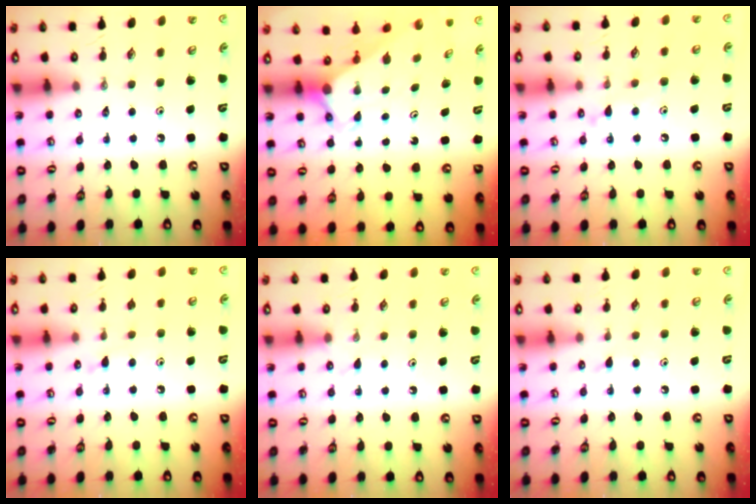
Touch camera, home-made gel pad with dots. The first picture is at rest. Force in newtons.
{"total": 2.8, "press": 2.8, "slide": 0.2}
{"total": 8.3, "press": 8.2, "slide": 0.7}
{"total": 8.3, "press": 8.3, "slide": 0.5}
{"total": 4.5, "press": 4.5, "slide": 0.6}
{"total": 6.7, "press": 6.7, "slide": 0.6}